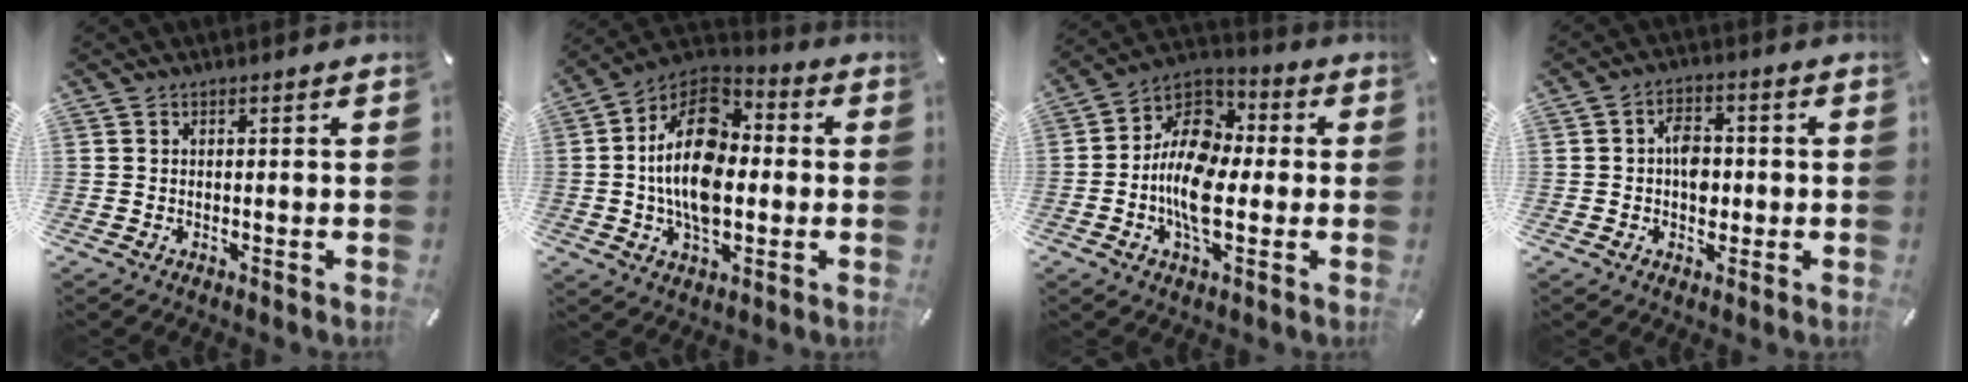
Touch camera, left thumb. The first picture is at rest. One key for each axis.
{"total": 17.7, "fx": -0.5, "fy": 11.2, "fz": 13.6, "tx": -0.284, "ty": 0.009, "tz": -0.016}
{"total": 14.0, "fx": -3.0, "fy": 8.6, "fz": 10.6, "tx": -0.217, "ty": 0.010, "tz": -0.057}
{"total": 5.9, "fx": -0.4, "fy": 4.2, "fz": 4.1, "tx": -0.058, "ty": 0.000, "tz": -0.013}